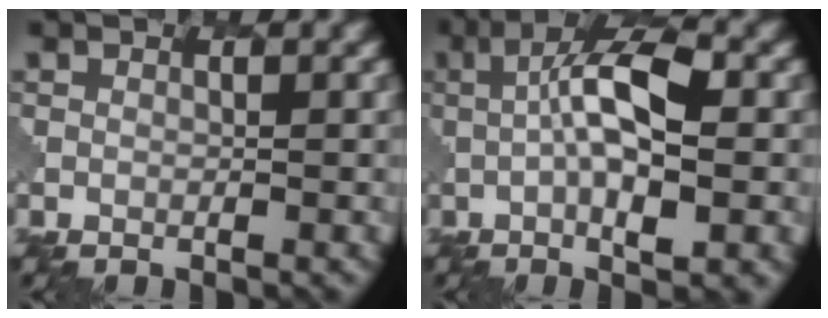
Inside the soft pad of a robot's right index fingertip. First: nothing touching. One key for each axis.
{"total": 7.6, "fx": 0.0, "fy": 2.1, "fz": 7.3, "tx": -0.123, "ty": 0.010, "tz": 0.000}